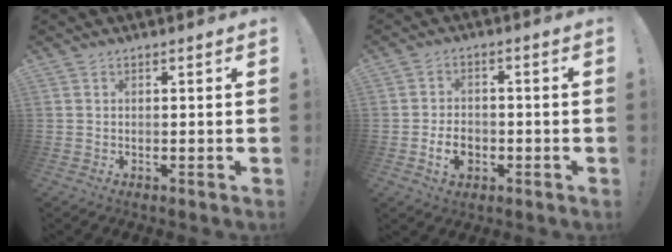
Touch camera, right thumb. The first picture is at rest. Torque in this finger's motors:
{"motor_torque": [-0.15, 0.29, 0.50, -0.34, 0.00]}